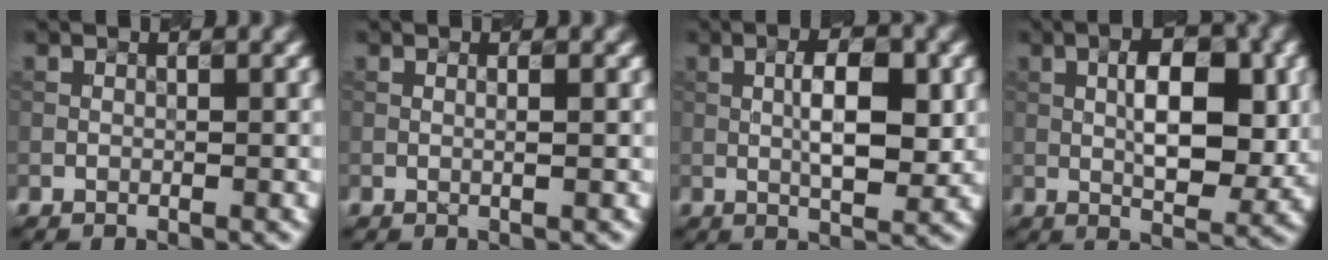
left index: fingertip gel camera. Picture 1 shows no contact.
{"total": 1.0, "force": [0.1, 0.3, 0.9], "torque": [-0.009, 0.001, -0.004]}
{"total": 5.6, "force": [0.6, 1.8, 5.3], "torque": [-0.089, 0.000, 0.010]}
{"total": 6.6, "force": [0.7, 2.7, 6.0], "torque": [-0.091, -0.001, 0.012]}